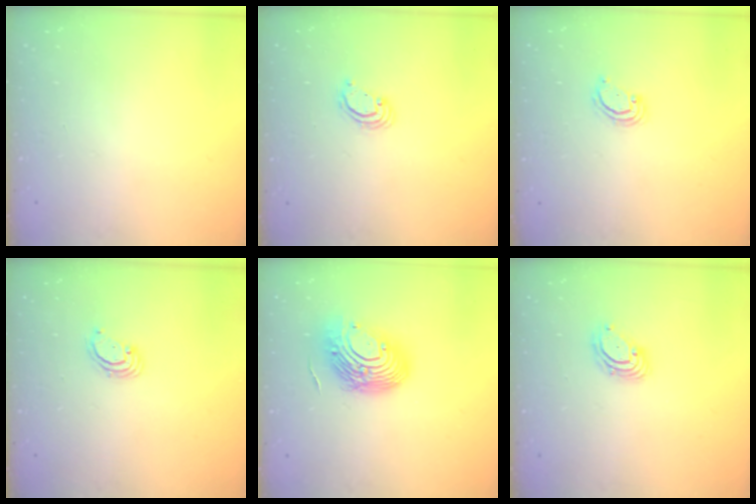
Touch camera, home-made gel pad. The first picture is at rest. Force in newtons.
{"total": 2.2, "press": 2.2, "slide": 0.1}
{"total": 3.3, "press": 3.3, "slide": 0.4}
{"total": 2.8, "press": 2.8, "slide": 0.2}
{"total": 12.7, "press": 12.3, "slide": 2.9}
{"total": 3.9, "press": 3.9, "slide": 0.2}